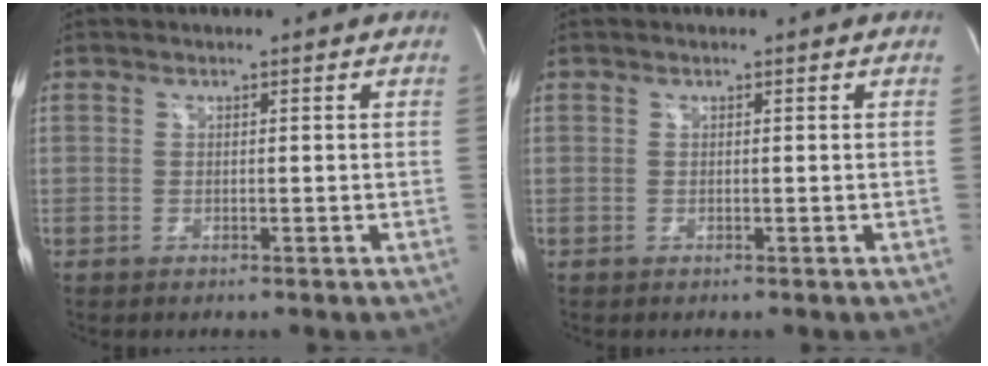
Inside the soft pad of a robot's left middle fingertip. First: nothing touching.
{"total": 0.0}